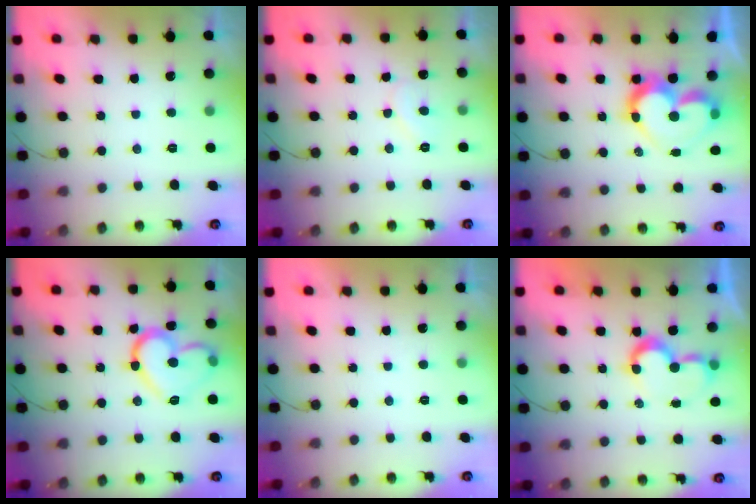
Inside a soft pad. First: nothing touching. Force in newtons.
{"total": 5.6, "press": 5.6, "slide": 0.4}
{"total": 13.6, "press": 13.6, "slide": 1.3}
{"total": 16.5, "press": 16.5, "slide": 0.8}
{"total": 1.7, "press": 1.7, "slide": 0.0}
{"total": 7.7, "press": 7.7, "slide": 0.2}